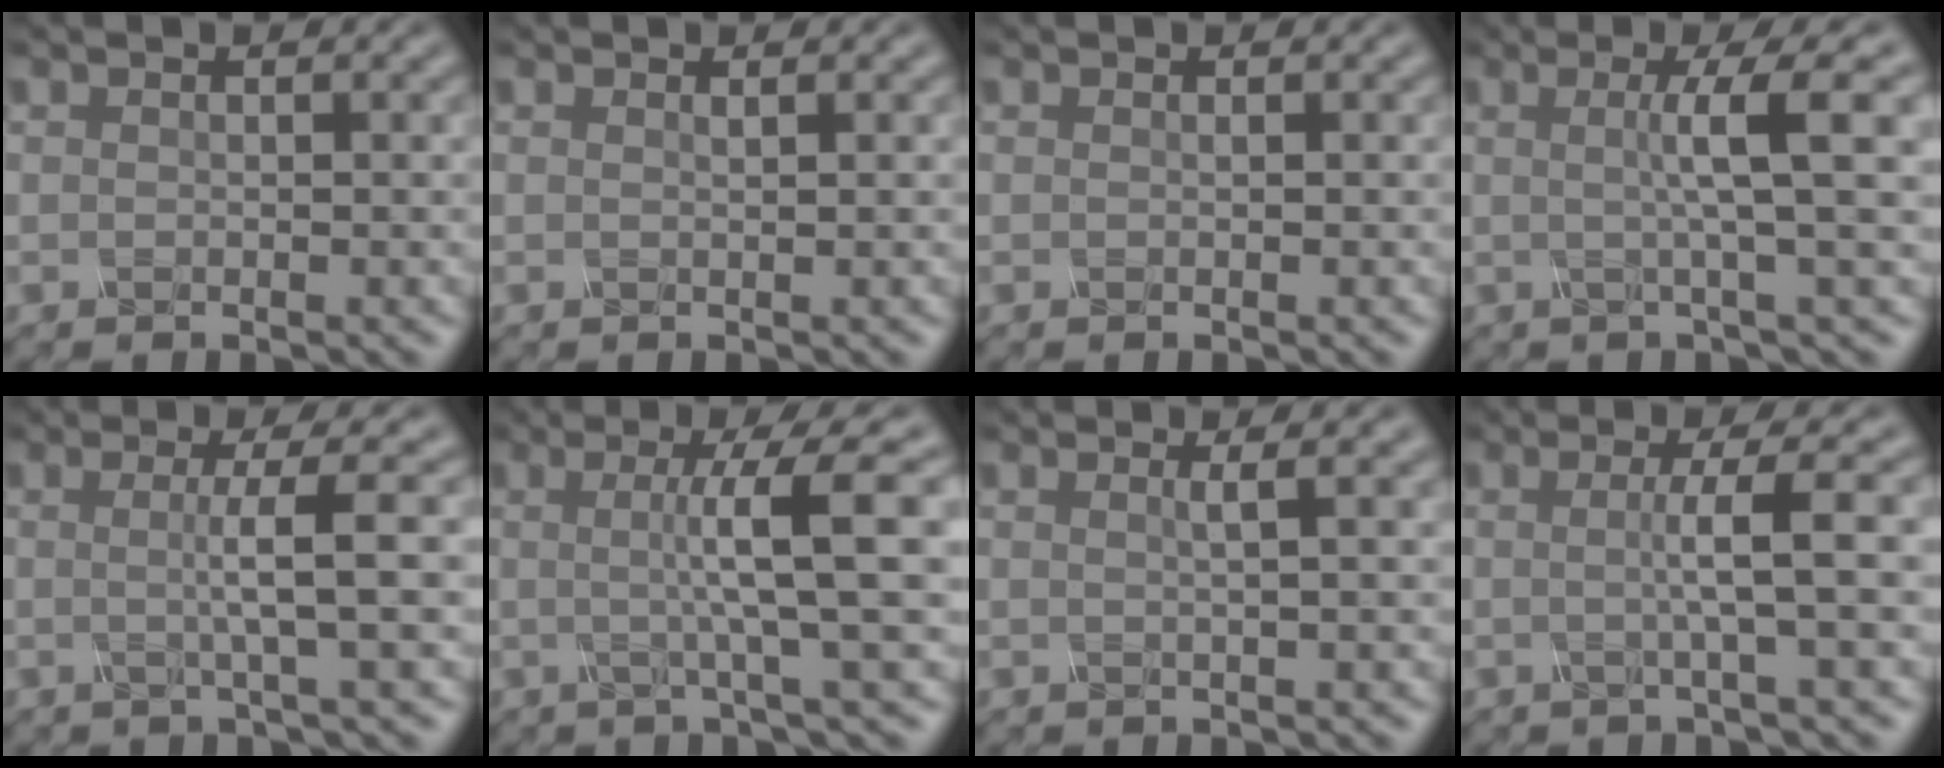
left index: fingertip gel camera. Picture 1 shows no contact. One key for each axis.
{"total": 0.7, "fx": 0.4, "fy": 0.3, "fz": 0.6, "tx": 0.000, "ty": 0.000, "tz": 0.003}
{"total": 0.0}
{"total": 5.8, "fx": 0.8, "fy": 0.7, "fz": 5.7, "tx": -0.087, "ty": 0.012, "tz": 0.008}
{"total": 4.4, "fx": 0.2, "fy": 0.7, "fz": 4.4, "tx": -0.069, "ty": 0.002, "tz": -0.006}
{"total": 7.3, "fx": 0.6, "fy": 1.0, "fz": 7.2, "tx": -0.110, "ty": 0.012, "tz": 0.007}
{"total": 2.3, "fx": 0.6, "fy": 0.7, "fz": 2.1, "tx": -0.028, "ty": 0.007, "tz": -0.008}
{"total": 4.3, "fx": 0.1, "fy": 0.6, "fz": 4.3, "tx": -0.066, "ty": 0.003, "tz": -0.009}